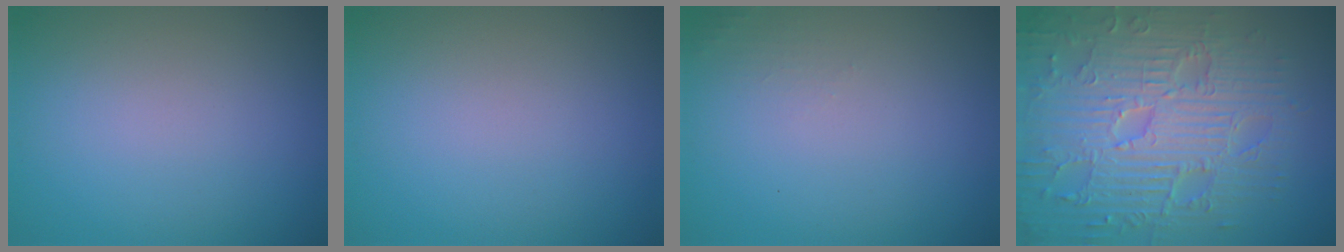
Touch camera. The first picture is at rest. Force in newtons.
{"total": 0.0}
{"total": 0.7, "press": 0.6, "slide": 0.1}
{"total": 10.0, "press": 6.9, "slide": 7.2}